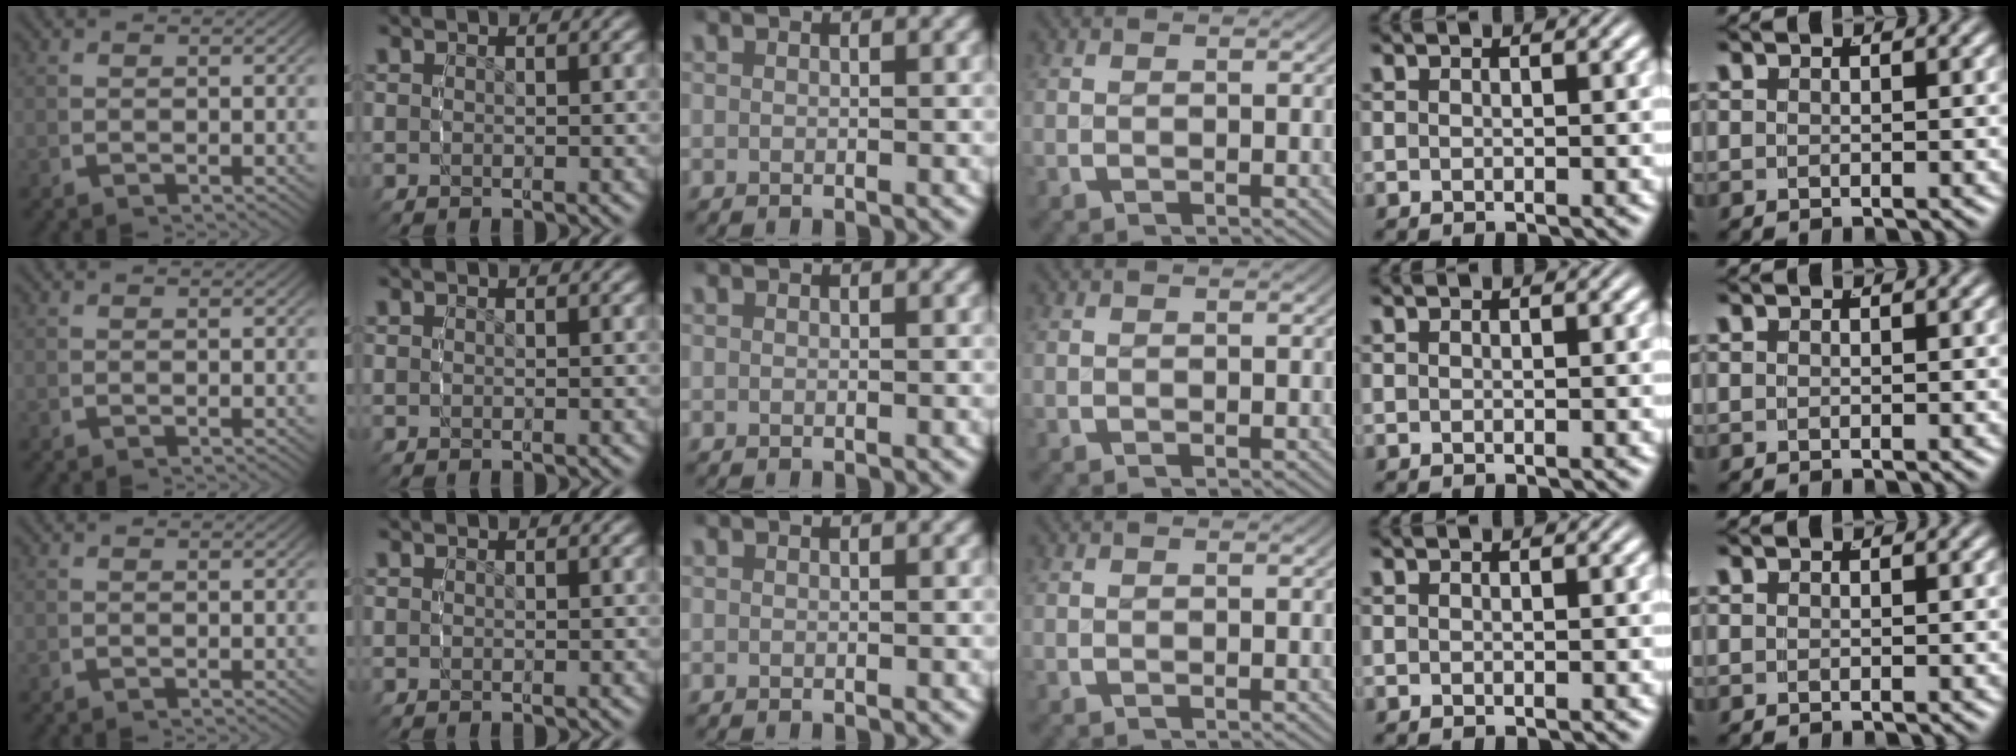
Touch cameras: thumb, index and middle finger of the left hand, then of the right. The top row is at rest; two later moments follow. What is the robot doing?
{"motion": "grasp_and_lifting", "object": "ethernet cable"}